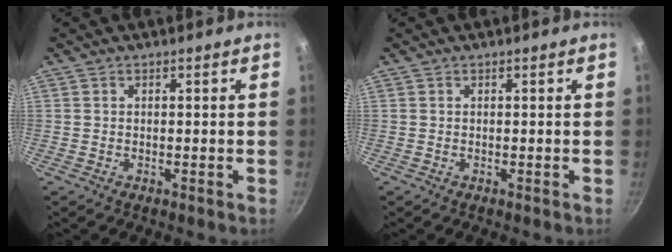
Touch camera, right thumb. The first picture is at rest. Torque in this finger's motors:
{"motor_torque": [0.00, 0.00, 0.00, 0.00, 0.00]}